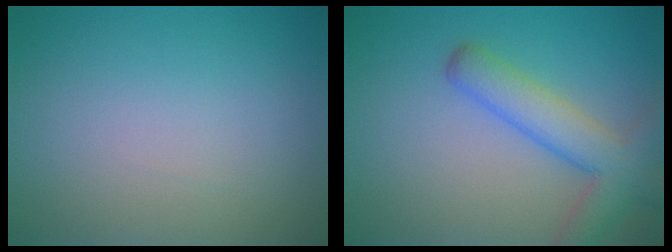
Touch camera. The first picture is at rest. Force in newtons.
{"total": 5.0, "press": 5.0, "slide": 0.2}